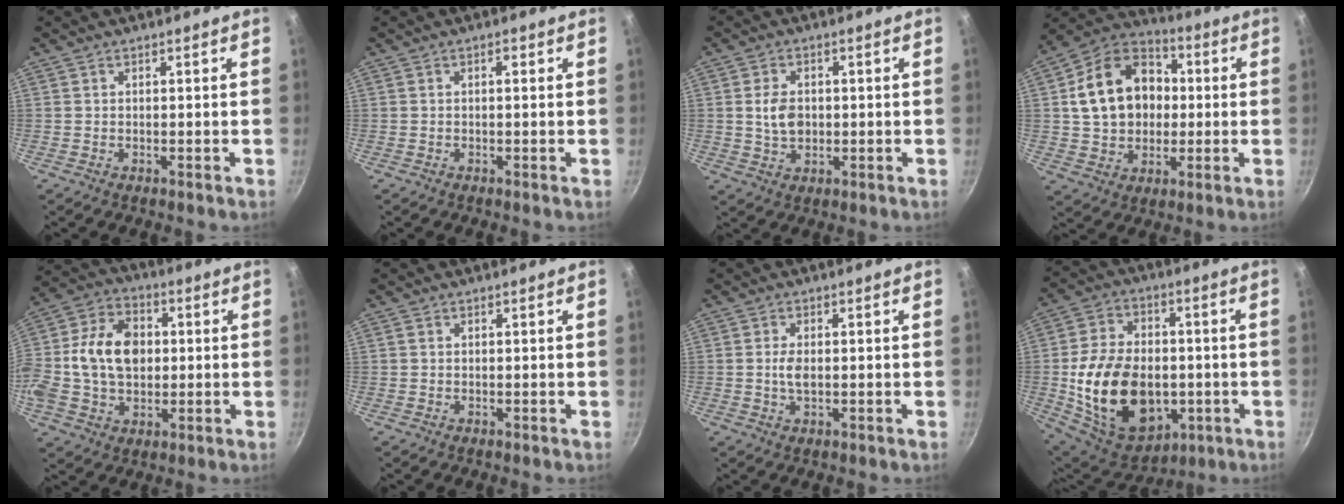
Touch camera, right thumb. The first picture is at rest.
{"total": 1.1, "force": [0.1, 0.5, 1.0], "torque": [-0.017, 0.004, 0.001]}
{"total": 5.4, "force": [0.2, 3.8, 3.8], "torque": [-0.059, 0.001, 0.004]}
{"total": 17.2, "force": [1.8, 13.5, 10.5], "torque": [-0.150, 0.032, 0.026]}
{"total": 16.4, "force": [0.7, 11.8, 11.3], "torque": [-0.191, 0.022, -0.002]}
{"total": 0.0}
{"total": 2.7, "force": [0.0, 1.4, 2.3], "torque": [-0.043, 0.001, -0.001]}
{"total": 22.8, "force": [-3.0, 15.6, 16.3], "torque": [-0.268, 0.012, -0.033]}